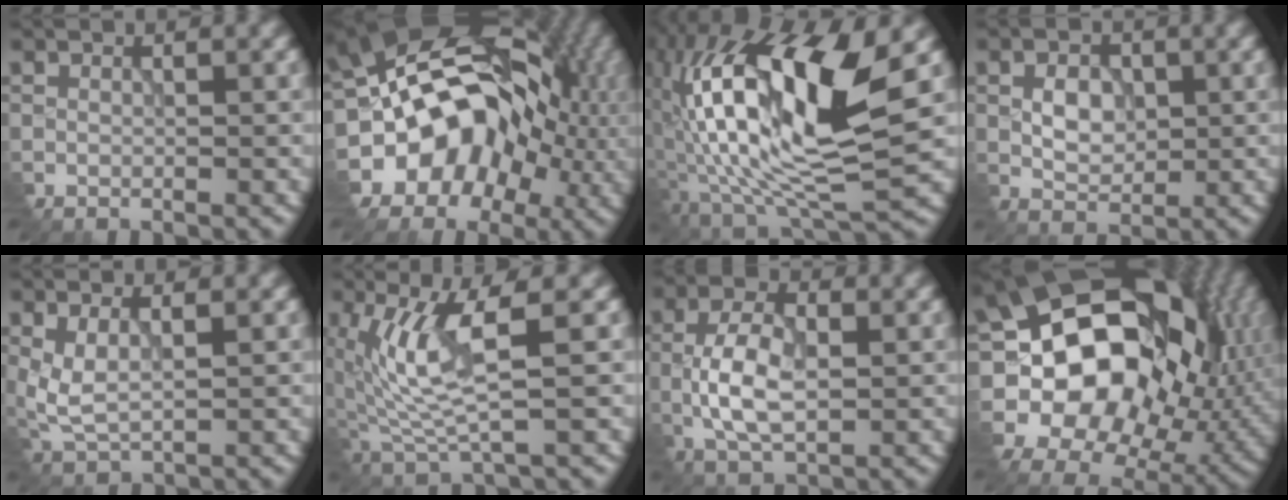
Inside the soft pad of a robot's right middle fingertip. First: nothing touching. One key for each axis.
{"total": 14.6, "fx": -2.6, "fy": 11.9, "fz": 8.0, "tx": -0.124, "ty": -0.001, "tz": -0.056}
{"total": 16.4, "fx": 1.7, "fy": 5.9, "fz": 15.2, "tx": -0.282, "ty": 0.016, "tz": 0.027}
{"total": 2.6, "fx": -0.5, "fy": 1.8, "fz": 1.7, "tx": -0.029, "ty": 0.000, "tz": -0.006}
{"total": 3.1, "fx": 0.4, "fy": 1.4, "fz": 2.7, "tx": -0.067, "ty": -0.005, "tz": 0.014}
{"total": 7.2, "fx": 0.9, "fy": 2.1, "fz": 6.8, "tx": -0.154, "ty": -0.003, "tz": 0.027}
{"total": 5.8, "fx": -1.5, "fy": 2.8, "fz": 4.8, "tx": -0.106, "ty": 0.001, "tz": -0.025}
{"total": 18.7, "fx": 1.4, "fy": 14.9, "fz": 11.2, "tx": -0.207, "ty": 0.012, "tz": 0.043}